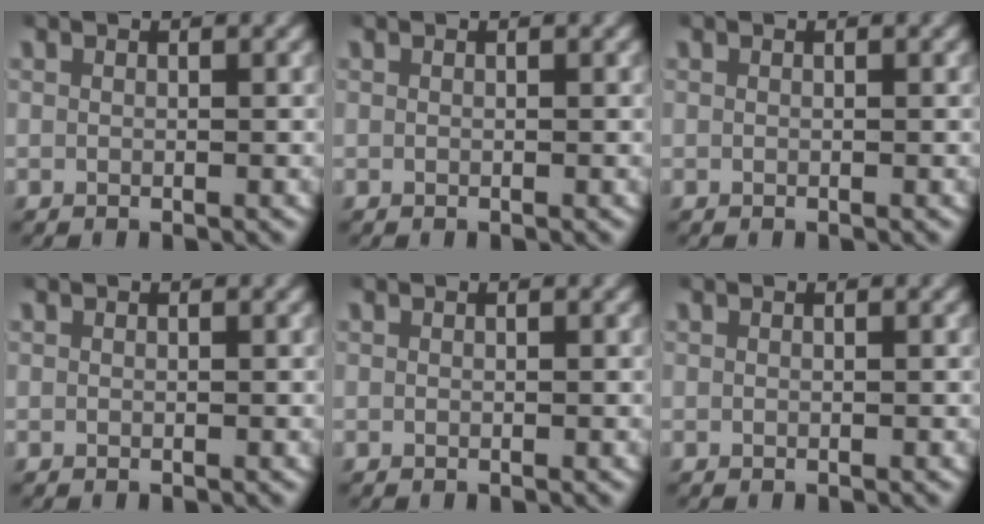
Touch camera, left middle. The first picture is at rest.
{"total": 0.0}
{"total": 0.0}
{"total": 0.0}
{"total": 0.0}
{"total": 0.0}